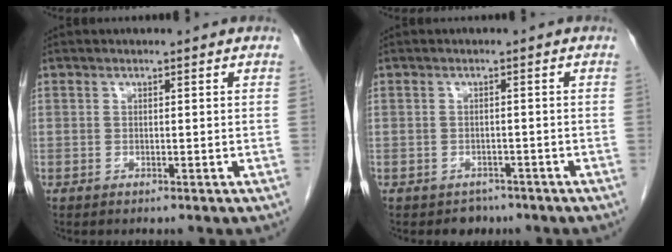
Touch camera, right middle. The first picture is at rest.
{"total": 2.2, "force": [-1.6, 1.4, 0.1], "torque": [-0.010, 0.004, -0.023]}